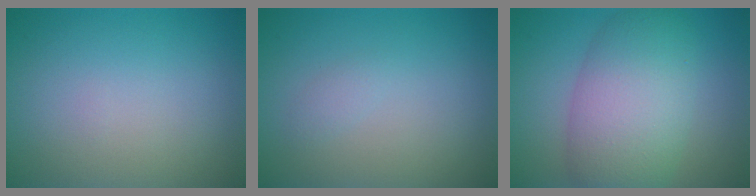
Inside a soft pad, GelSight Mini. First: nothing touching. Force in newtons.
{"total": 0.7, "press": 0.7, "slide": 0.0}
{"total": 8.0, "press": 7.9, "slide": 0.6}